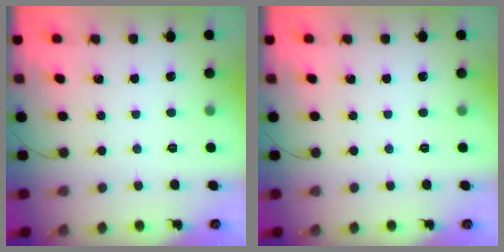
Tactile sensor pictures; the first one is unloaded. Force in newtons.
{"total": 0.0}